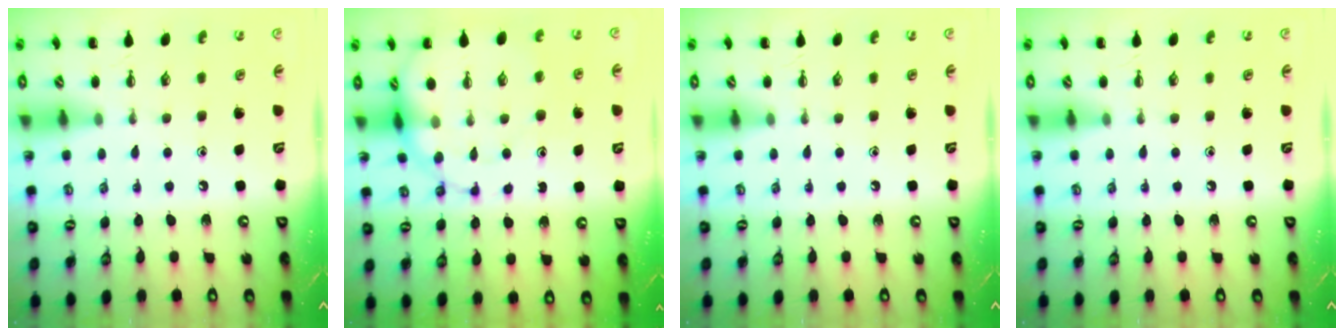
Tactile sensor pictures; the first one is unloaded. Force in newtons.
{"total": 13.3, "press": 13.2, "slide": 1.9}
{"total": 0.0}
{"total": 0.0}